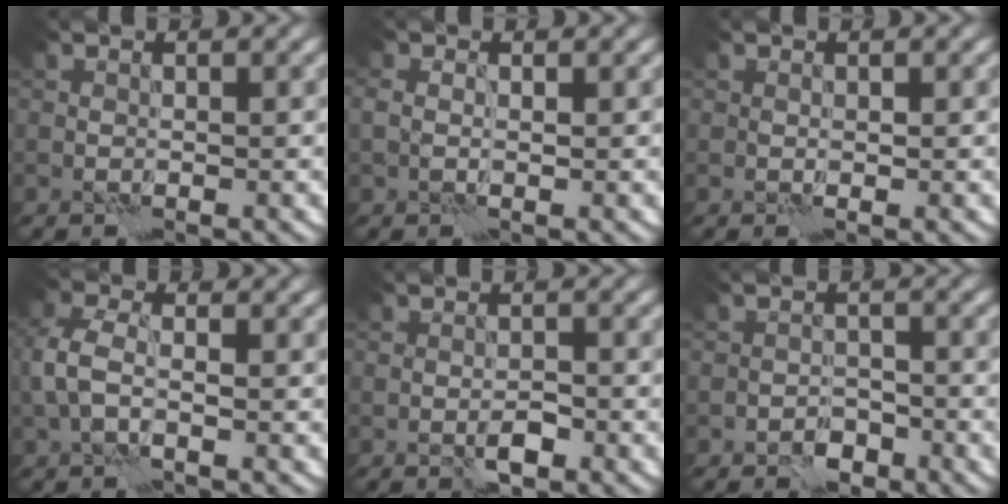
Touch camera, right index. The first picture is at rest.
{"total": 1.8, "force": [0.2, 1.2, 1.3], "torque": [-0.029, 0.004, -0.001]}
{"total": 0.7, "force": [0.1, 0.3, 0.6], "torque": [-0.013, 0.000, 0.001]}
{"total": 3.6, "force": [-0.4, 2.0, 3.0], "torque": [-0.078, 0.007, -0.016]}
{"total": 1.8, "force": [-0.9, 0.6, 1.4], "torque": [-0.023, 0.002, -0.017]}
{"total": 2.2, "force": [-1.6, 1.2, 0.9], "torque": [-0.008, 0.005, -0.028]}